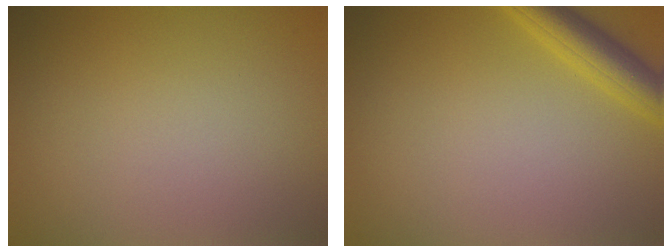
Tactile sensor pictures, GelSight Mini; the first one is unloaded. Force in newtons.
{"total": 3.5, "press": 3.5, "slide": 0.3}